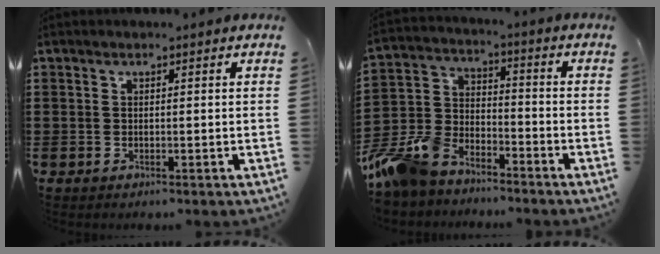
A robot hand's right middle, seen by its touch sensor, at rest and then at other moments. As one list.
[{"total": 10.1, "force": [-8.9, 4.1, 2.5], "torque": [-0.082, 0.023, -0.179]}]